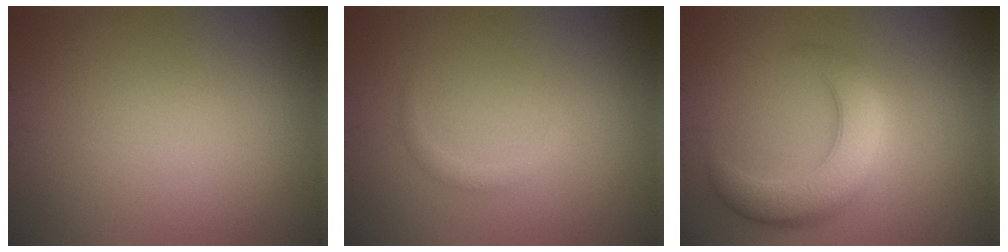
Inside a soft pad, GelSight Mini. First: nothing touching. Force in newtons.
{"total": 1.0, "press": 1.0, "slide": 0.0}
{"total": 6.4, "press": 6.4, "slide": 0.4}